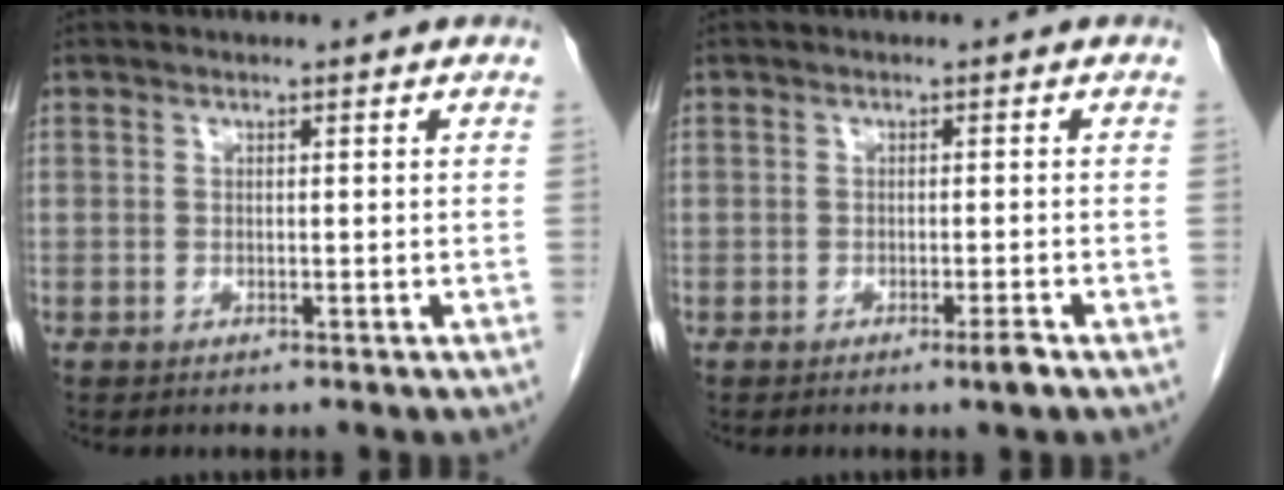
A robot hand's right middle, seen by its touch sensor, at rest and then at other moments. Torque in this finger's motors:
{"motor_torque": [0.38, 0.20, -0.03, 0.02]}